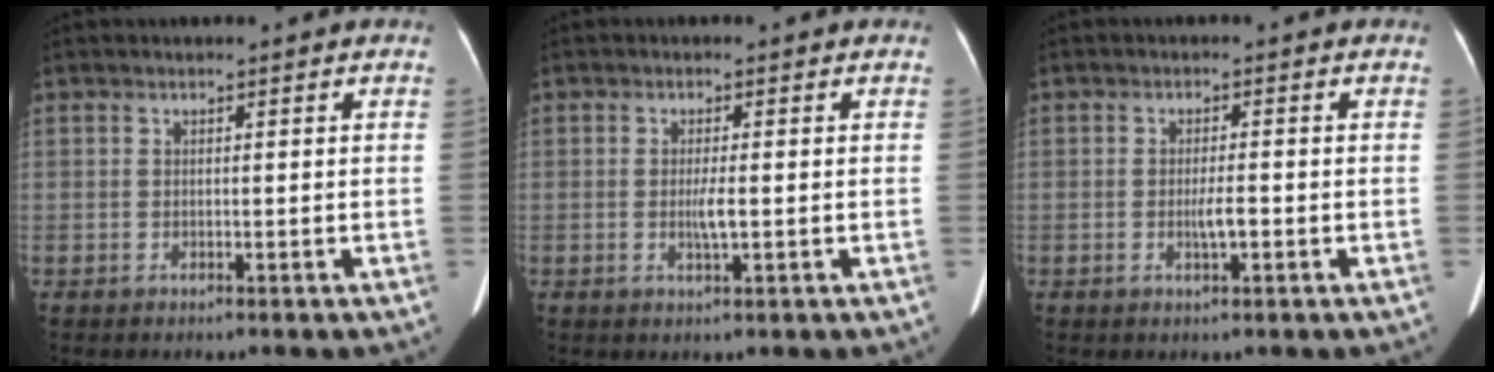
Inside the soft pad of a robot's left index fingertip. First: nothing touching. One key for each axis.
{"total": 2.2, "fx": -0.3, "fy": 0.1, "fz": 2.1, "tx": -0.043, "ty": -0.004, "tz": -0.004}
{"total": 2.3, "fx": -0.7, "fy": 0.3, "fz": 2.1, "tx": -0.041, "ty": -0.001, "tz": -0.011}